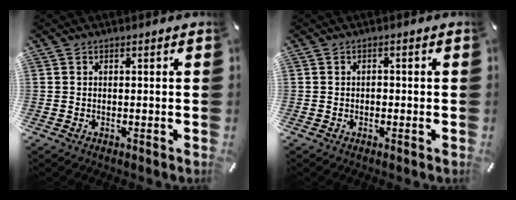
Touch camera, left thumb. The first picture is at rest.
{"total": 1.2, "force": [-0.4, 0.7, 0.8], "torque": [-0.017, 0.001, -0.008]}